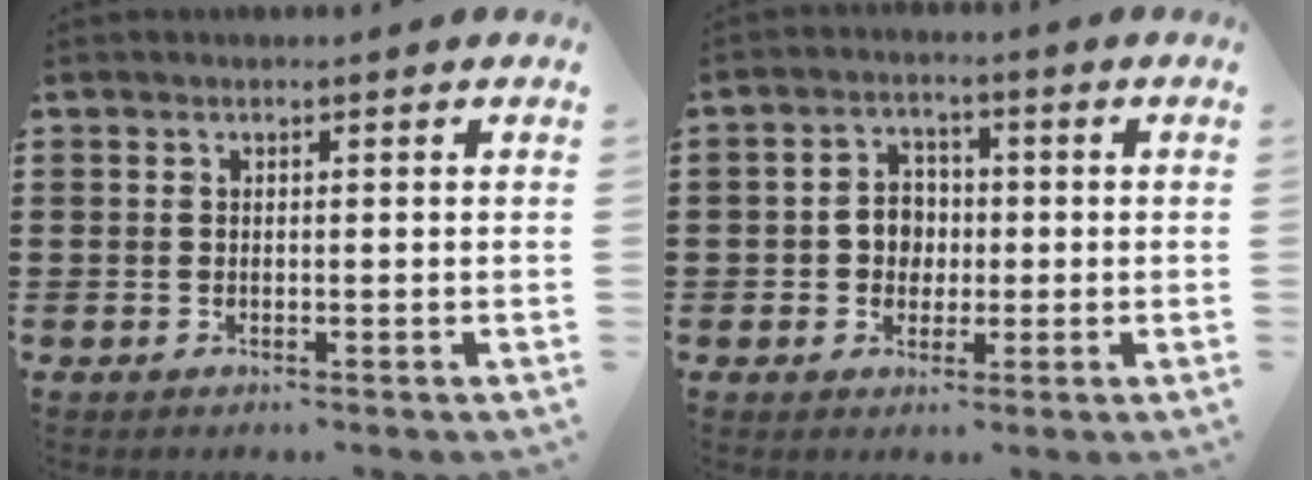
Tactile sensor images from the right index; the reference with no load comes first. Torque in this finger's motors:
{"motor_torque": [0.63, 0.43, 0.57, 0.11]}